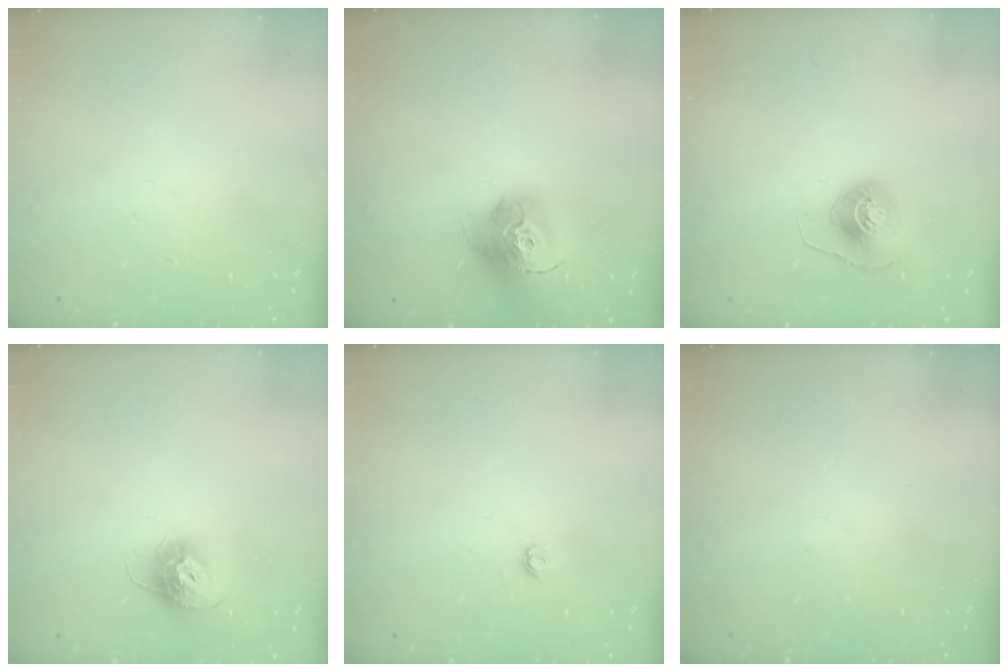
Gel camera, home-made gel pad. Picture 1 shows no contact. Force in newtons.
{"total": 15.6, "press": 15.5, "slide": 1.5}
{"total": 7.8, "press": 7.8, "slide": 0.3}
{"total": 10.4, "press": 10.4, "slide": 0.5}
{"total": 2.9, "press": 2.9, "slide": 0.4}
{"total": 0.0}